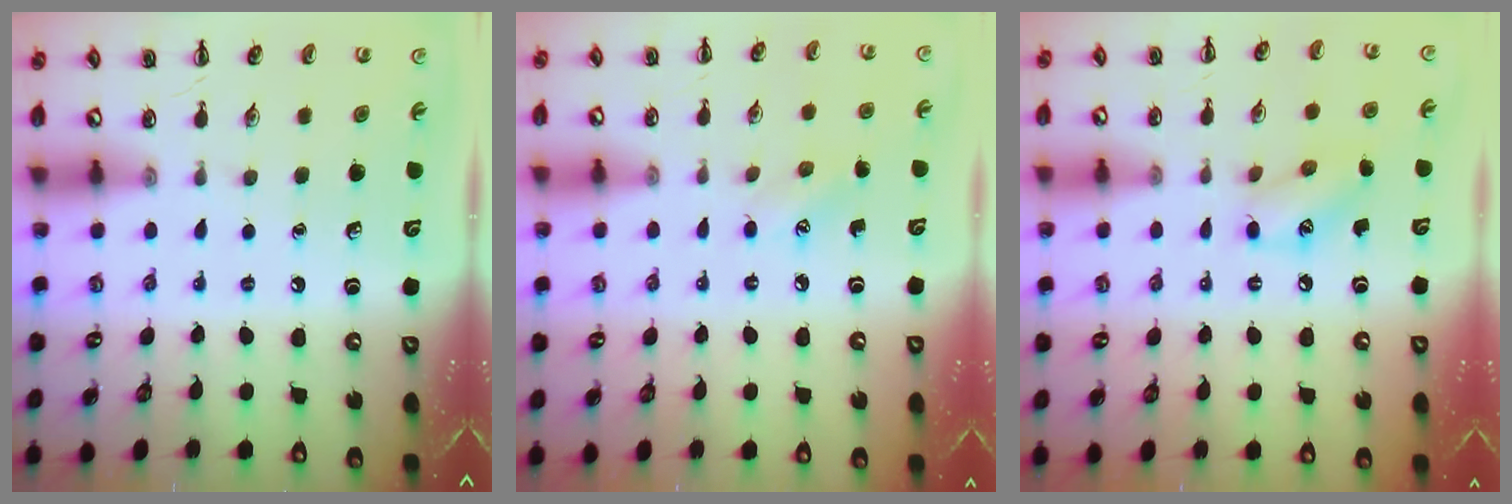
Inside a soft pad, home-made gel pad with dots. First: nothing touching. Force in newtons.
{"total": 5.3, "press": 5.1, "slide": 1.4}
{"total": 9.6, "press": 9.6, "slide": 1.1}